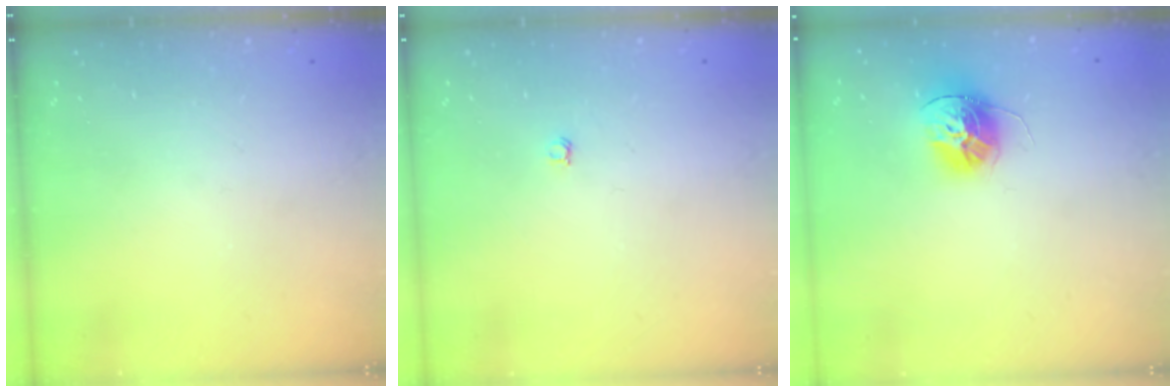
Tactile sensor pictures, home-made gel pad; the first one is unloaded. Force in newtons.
{"total": 3.0, "press": 3.0, "slide": 0.3}
{"total": 12.8, "press": 12.7, "slide": 1.3}